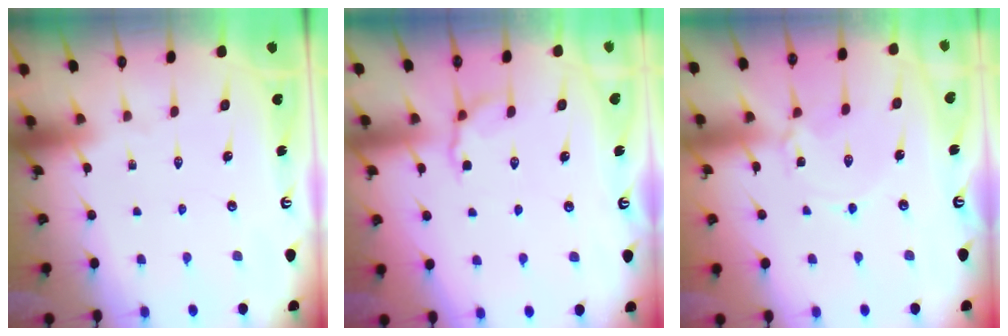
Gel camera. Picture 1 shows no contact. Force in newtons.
{"total": 3.8, "press": 3.5, "slide": 1.4}
{"total": 3.0, "press": 2.9, "slide": 0.5}